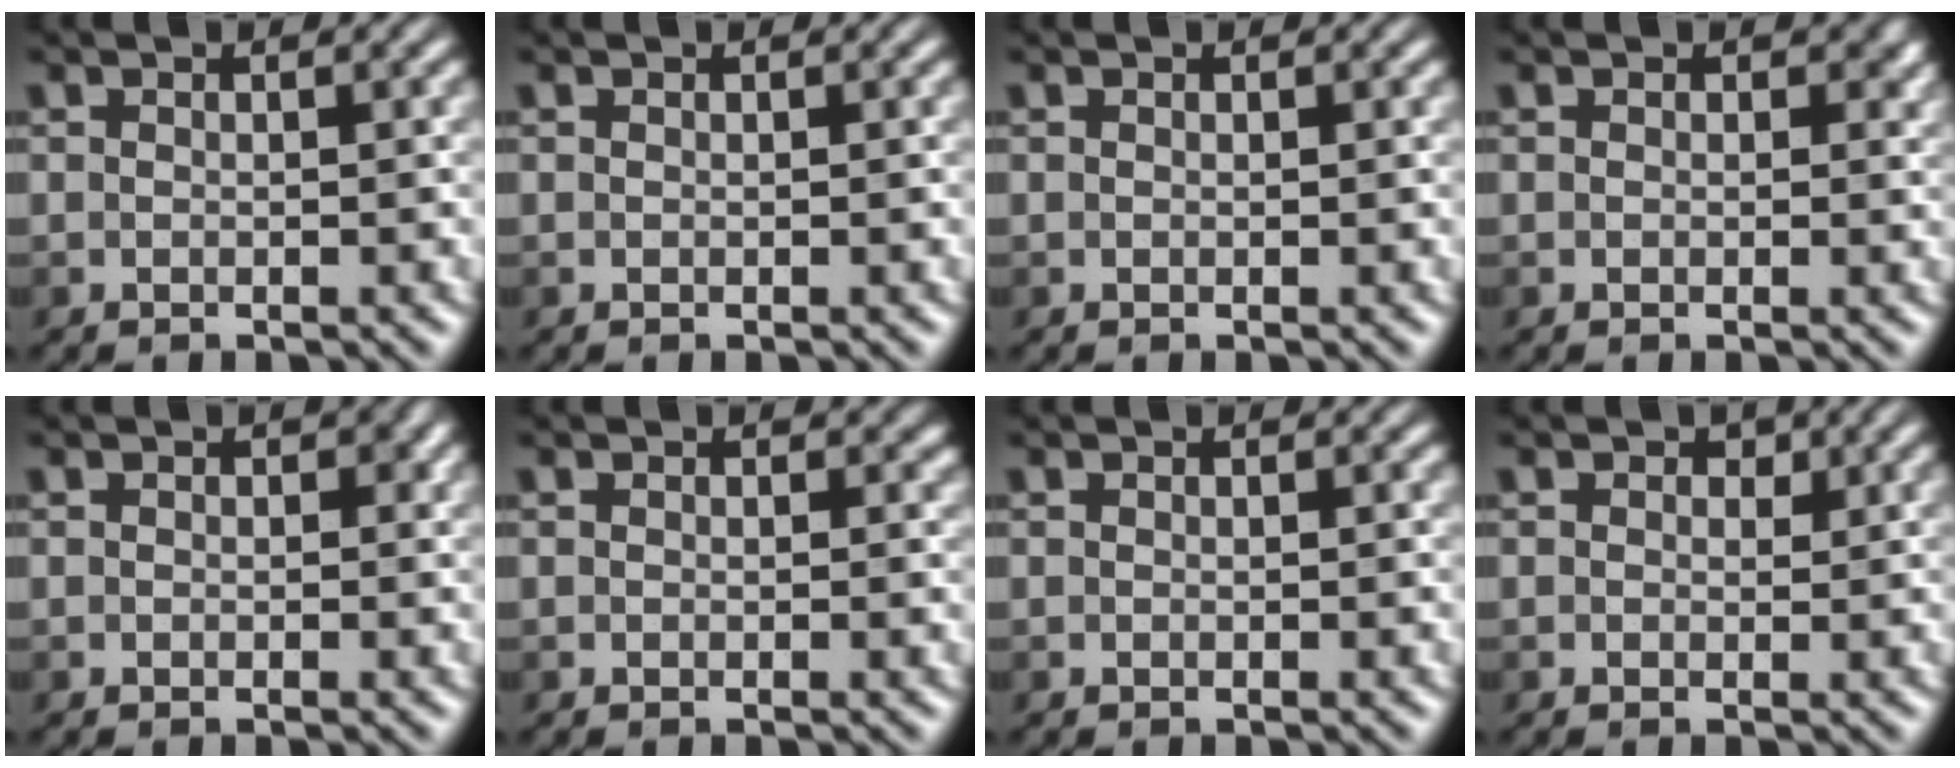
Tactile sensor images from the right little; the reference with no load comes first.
{"total": 0.0}
{"total": 0.0}
{"total": 2.0, "force": [0.8, 1.4, 1.1], "torque": [-0.014, -0.008, 0.002]}
{"total": 0.9, "force": [0.2, 0.7, 0.5], "torque": [-0.004, -0.003, -0.002]}
{"total": 1.3, "force": [0.6, 0.9, 0.6], "torque": [-0.010, -0.005, 0.002]}
{"total": 0.0}
{"total": 1.1, "force": [0.5, 0.8, 0.5], "torque": [-0.009, -0.001, -0.001]}